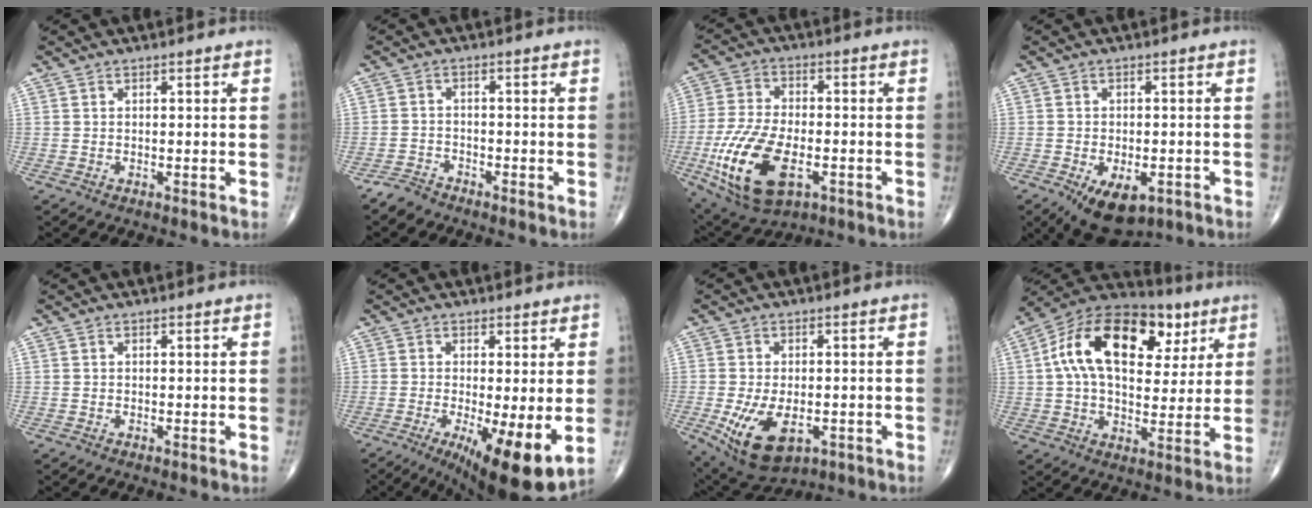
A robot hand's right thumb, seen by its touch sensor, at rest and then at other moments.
{"total": 2.8, "force": [-2.6, 1.1, 0.0], "torque": [-0.002, 0.006, -0.054]}
{"total": 17.6, "force": [-5.6, 9.1, 14.0], "torque": [-0.277, 0.006, -0.090]}
{"total": 9.9, "force": [-4.9, 5.4, 6.6], "torque": [-0.095, 0.005, -0.065]}
{"total": 4.1, "force": [-3.5, 1.8, 1.2], "torque": [-0.028, 0.010, -0.068]}
{"total": 12.4, "force": [-3.1, 3.1, 11.6], "torque": [-0.177, -0.027, -0.041]}
{"total": 11.5, "force": [-3.6, 6.5, 8.8], "torque": [-0.151, 0.000, -0.043]}
{"total": 22.1, "force": [7.0, 13.0, 16.4], "torque": [-0.253, 0.015, 0.104]}